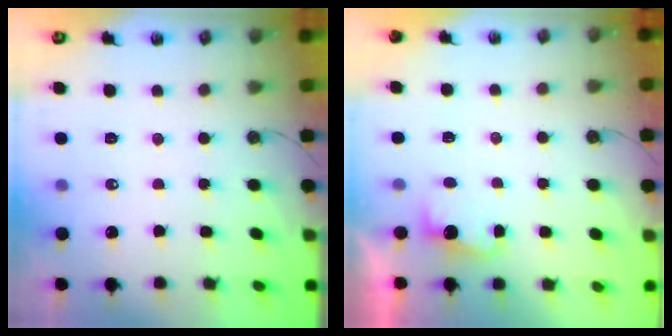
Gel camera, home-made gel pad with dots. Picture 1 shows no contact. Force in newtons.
{"total": 3.0, "press": 2.8, "slide": 1.0}